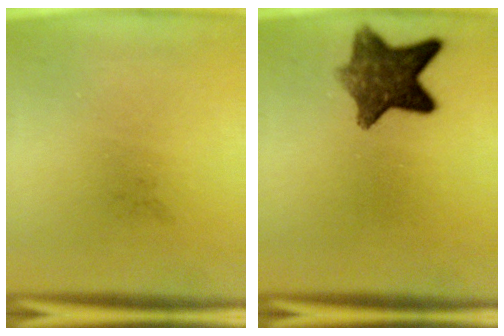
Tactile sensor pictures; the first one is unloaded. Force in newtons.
{"total": 9.2}